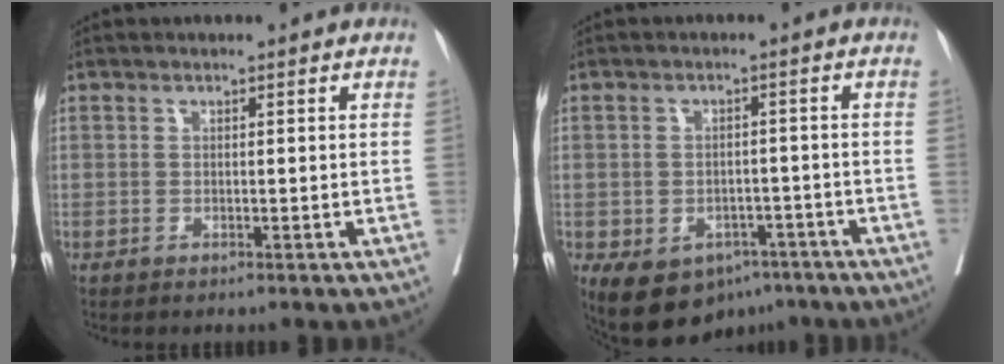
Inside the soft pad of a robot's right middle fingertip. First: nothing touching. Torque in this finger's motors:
{"motor_torque": [0.83, -0.79, 0.12, 0.08]}